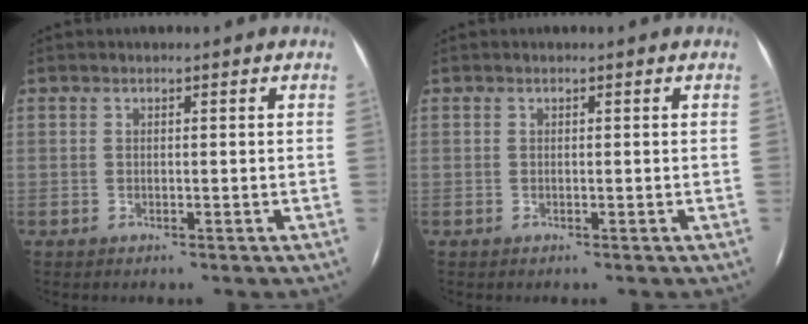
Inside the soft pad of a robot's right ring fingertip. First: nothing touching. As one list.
[{"total": 0.0}]